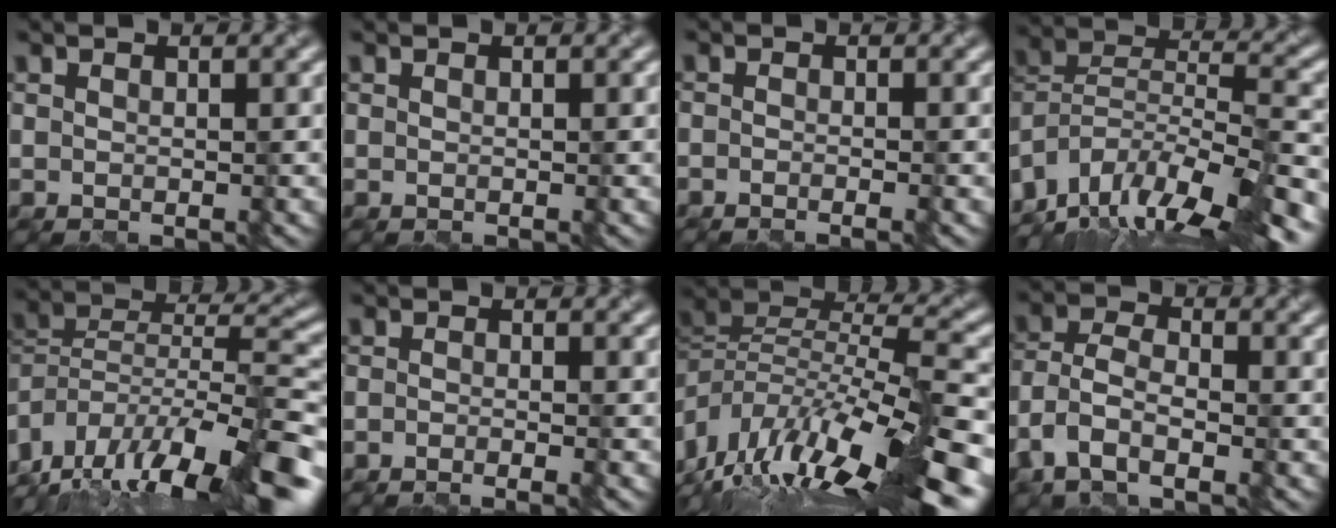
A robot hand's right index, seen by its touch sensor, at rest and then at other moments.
{"total": 0.0}
{"total": 1.8, "force": [-1.0, 0.8, 1.3], "torque": [0.002, -0.004, -0.019]}
{"total": 14.9, "force": [-11.7, 4.2, 8.1], "torque": [-0.139, 0.021, -0.188]}
{"total": 15.8, "force": [-10.6, 5.2, 10.6], "torque": [-0.168, 0.032, -0.173]}
{"total": 2.8, "force": [-1.8, 1.0, 1.8], "torque": [-0.005, -0.003, -0.030]}
{"total": 14.2, "force": [-5.5, 4.2, 12.4], "torque": [-0.211, 0.020, -0.088]}
{"total": 4.9, "force": [-3.1, 2.4, 2.9], "torque": [-0.072, -0.002, -0.068]}